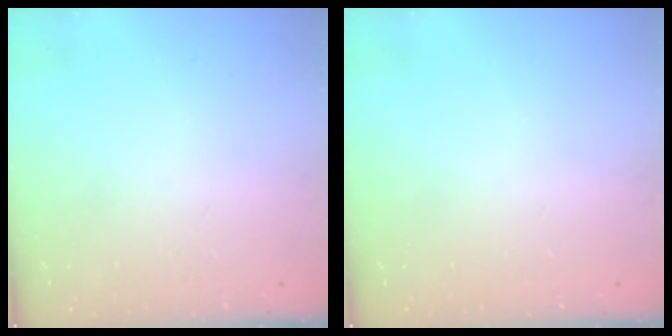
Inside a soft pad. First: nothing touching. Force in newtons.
{"total": 0.0}